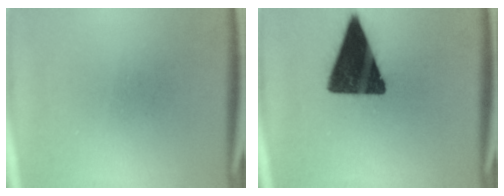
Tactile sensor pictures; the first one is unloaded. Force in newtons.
{"total": 16.3}